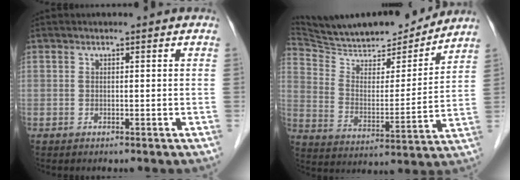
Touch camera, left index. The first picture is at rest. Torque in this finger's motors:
{"motor_torque": [-0.48, -0.84, 0.11, 0.04]}